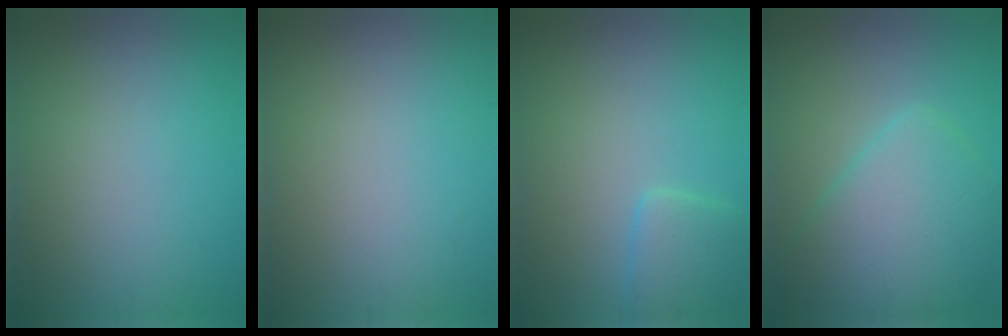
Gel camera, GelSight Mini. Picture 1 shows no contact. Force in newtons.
{"total": 0.0}
{"total": 2.5, "press": 2.5, "slide": 0.2}
{"total": 6.9, "press": 6.9, "slide": 0.2}